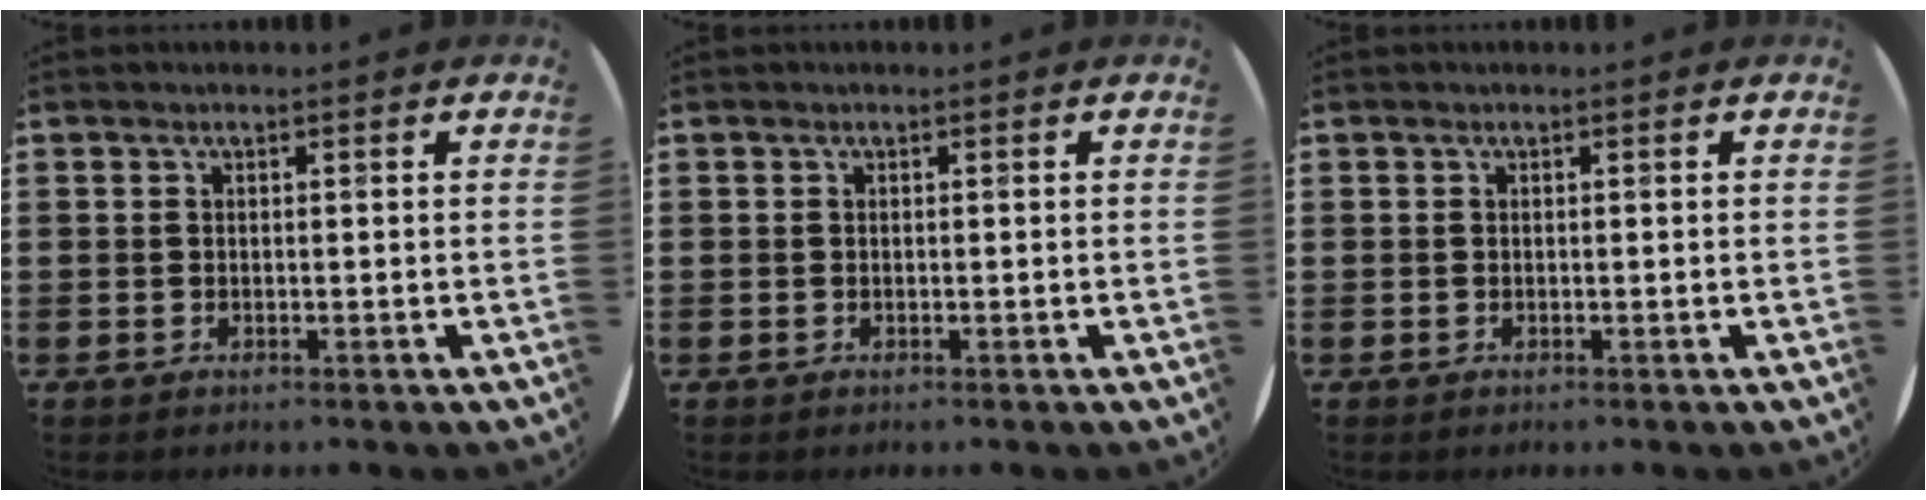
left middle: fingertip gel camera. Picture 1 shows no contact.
{"total": 0.0}
{"total": 0.0}